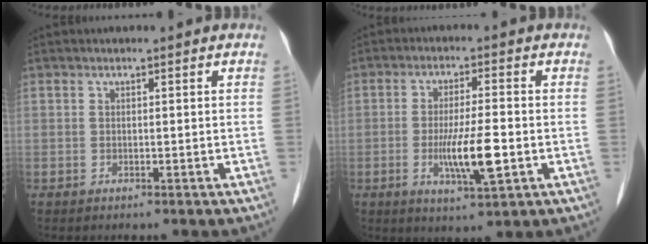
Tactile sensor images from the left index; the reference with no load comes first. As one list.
[{"total": 7.7, "force": [-1.9, 1.0, 7.3], "torque": [-0.138, -0.013, -0.035]}]